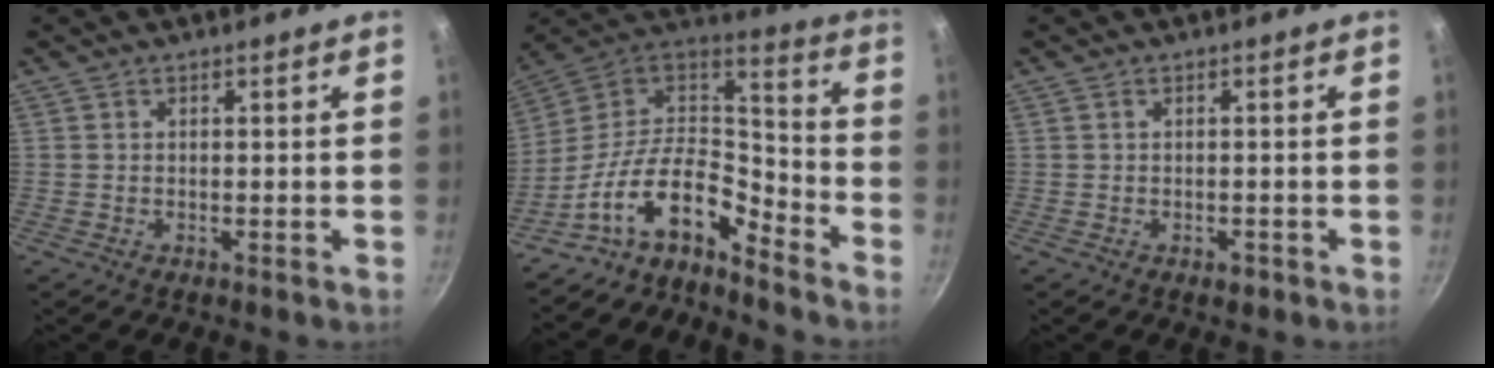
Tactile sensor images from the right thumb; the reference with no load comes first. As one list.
[{"total": 15.4, "force": [-10.3, 6.8, 9.3], "torque": [-0.151, 0.085, -0.208]}, {"total": 1.4, "force": [-0.5, 0.9, 1.0], "torque": [-0.008, 0.005, -0.005]}]